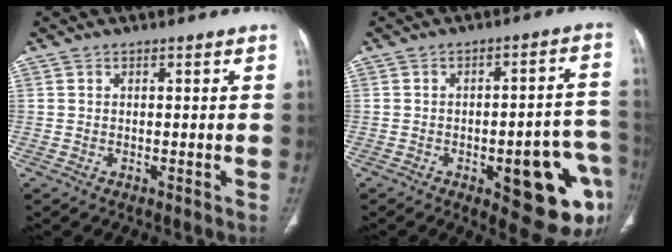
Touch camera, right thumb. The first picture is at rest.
{"total": 17.3, "force": [-6.4, 6.0, 14.9], "torque": [-0.125, 0.032, -0.065]}